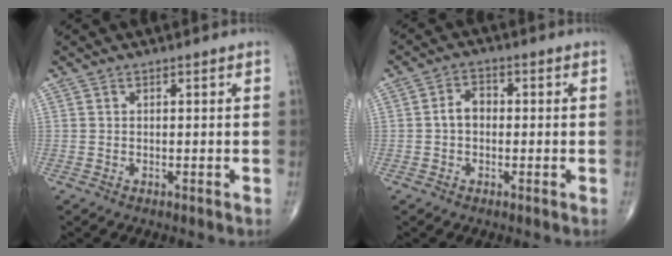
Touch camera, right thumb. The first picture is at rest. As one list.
[{"total": 3.6, "force": [-0.3, 2.6, 2.5], "torque": [-0.035, 0.018, -0.012]}]